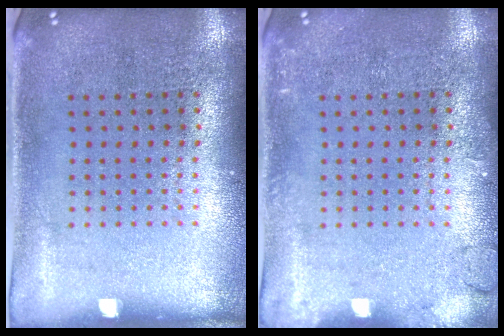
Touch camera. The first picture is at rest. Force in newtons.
{"total": 1.4, "press": 1.4, "slide": 0.2}